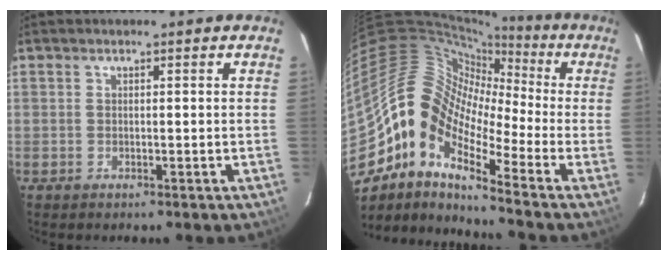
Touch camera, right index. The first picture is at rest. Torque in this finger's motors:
{"motor_torque": [1.08, -1.05, 0.72, 0.18]}